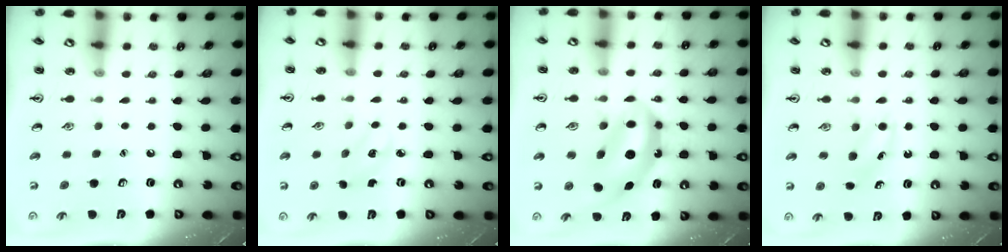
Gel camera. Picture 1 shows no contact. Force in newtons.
{"total": 2.7, "press": 2.6, "slide": 0.9}
{"total": 11.5, "press": 10.9, "slide": 3.5}
{"total": 3.9, "press": 3.7, "slide": 1.3}